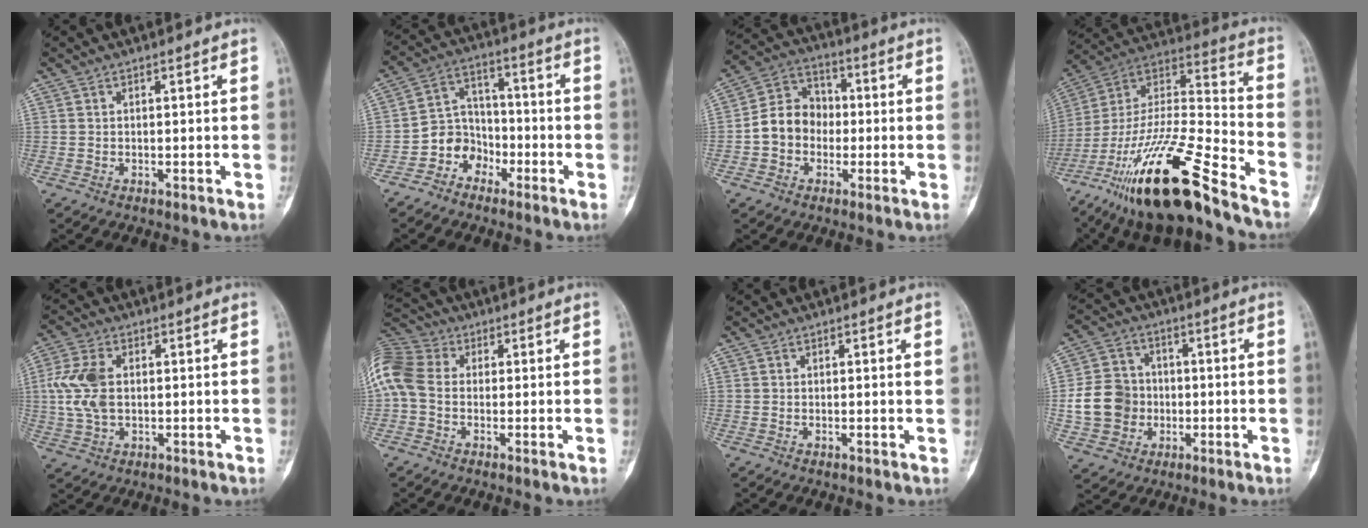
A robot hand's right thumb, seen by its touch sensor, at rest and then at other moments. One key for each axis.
{"total": 7.6, "fx": -4.1, "fy": 6.2, "fz": 1.6, "tx": 0.015, "ty": 0.058, "tz": -0.082}
{"total": 9.7, "fx": -1.4, "fy": 8.3, "fz": 4.9, "tx": -0.067, "ty": 0.038, "tz": -0.039}
{"total": 26.7, "fx": -17.8, "fy": 5.8, "fz": 19.0, "tx": -0.371, "ty": 0.055, "tz": -0.317}
{"total": 9.1, "fx": 0.7, "fy": 5.7, "fz": 7.0, "tx": -0.161, "ty": 0.008, "tz": 0.016}
{"total": 12.9, "fx": 0.6, "fy": 9.8, "fz": 8.4, "tx": -0.203, "ty": 0.029, "tz": 0.002}
{"total": 0.7, "fx": 0.2, "fy": 0.0, "fz": 0.7, "tx": -0.013, "ty": -0.001, "tz": 0.001}
{"total": 11.0, "fx": -1.4, "fy": 9.9, "fz": 4.7, "tx": -0.066, "ty": 0.016, "tz": -0.027}